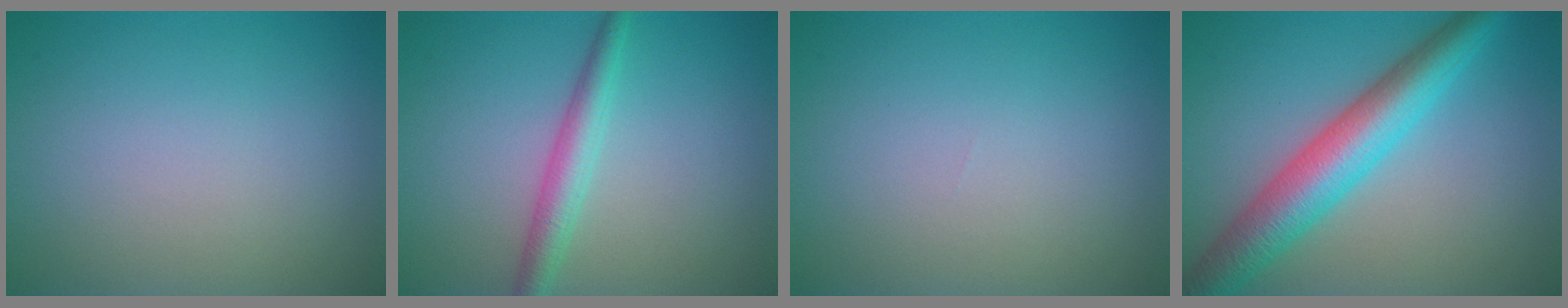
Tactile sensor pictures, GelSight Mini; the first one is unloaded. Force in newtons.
{"total": 2.9, "press": 2.9, "slide": 0.1}
{"total": 0.0}
{"total": 7.2, "press": 7.2, "slide": 0.2}